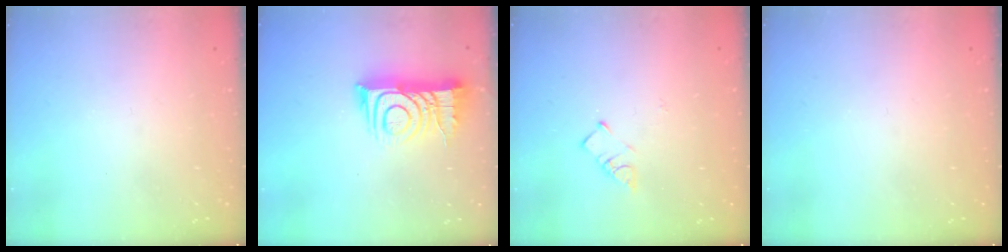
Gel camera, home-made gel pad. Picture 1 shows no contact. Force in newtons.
{"total": 12.7, "press": 12.7, "slide": 0.9}
{"total": 3.4, "press": 3.3, "slide": 0.5}
{"total": 0.0}